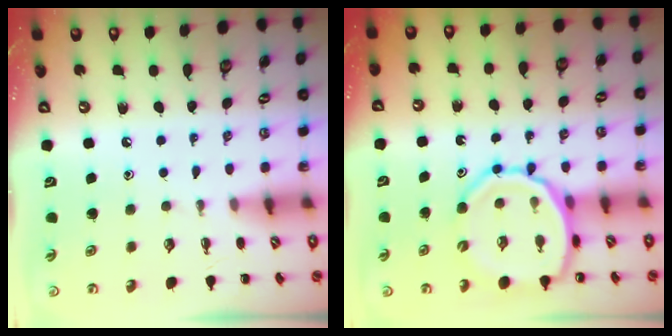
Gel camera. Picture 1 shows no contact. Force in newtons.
{"total": 12.9, "press": 12.5, "slide": 3.2}